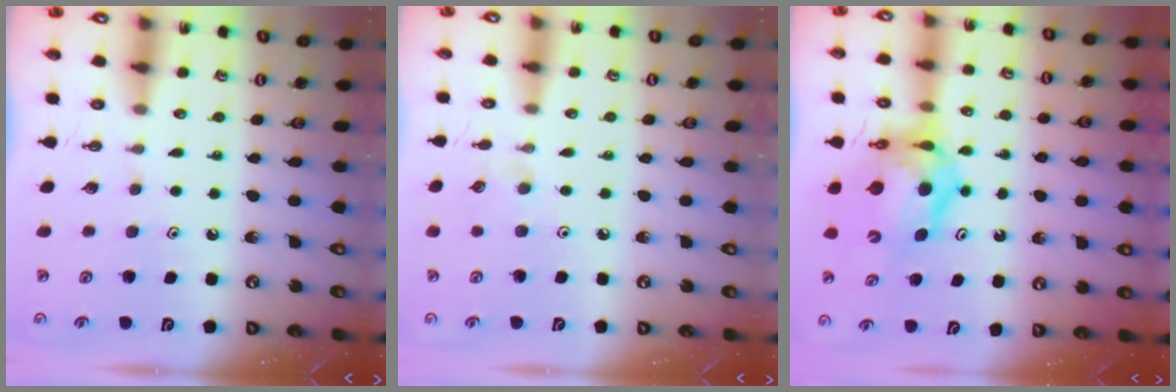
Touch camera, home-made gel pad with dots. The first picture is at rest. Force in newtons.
{"total": 2.6, "press": 2.6, "slide": 0.4}
{"total": 10.6, "press": 10.5, "slide": 1.1}